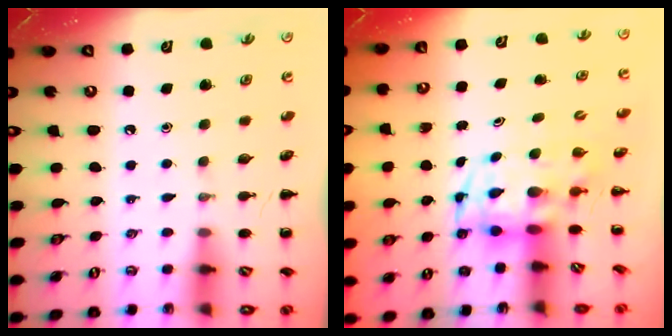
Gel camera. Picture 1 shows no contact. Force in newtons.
{"total": 3.7, "press": 3.7, "slide": 0.8}